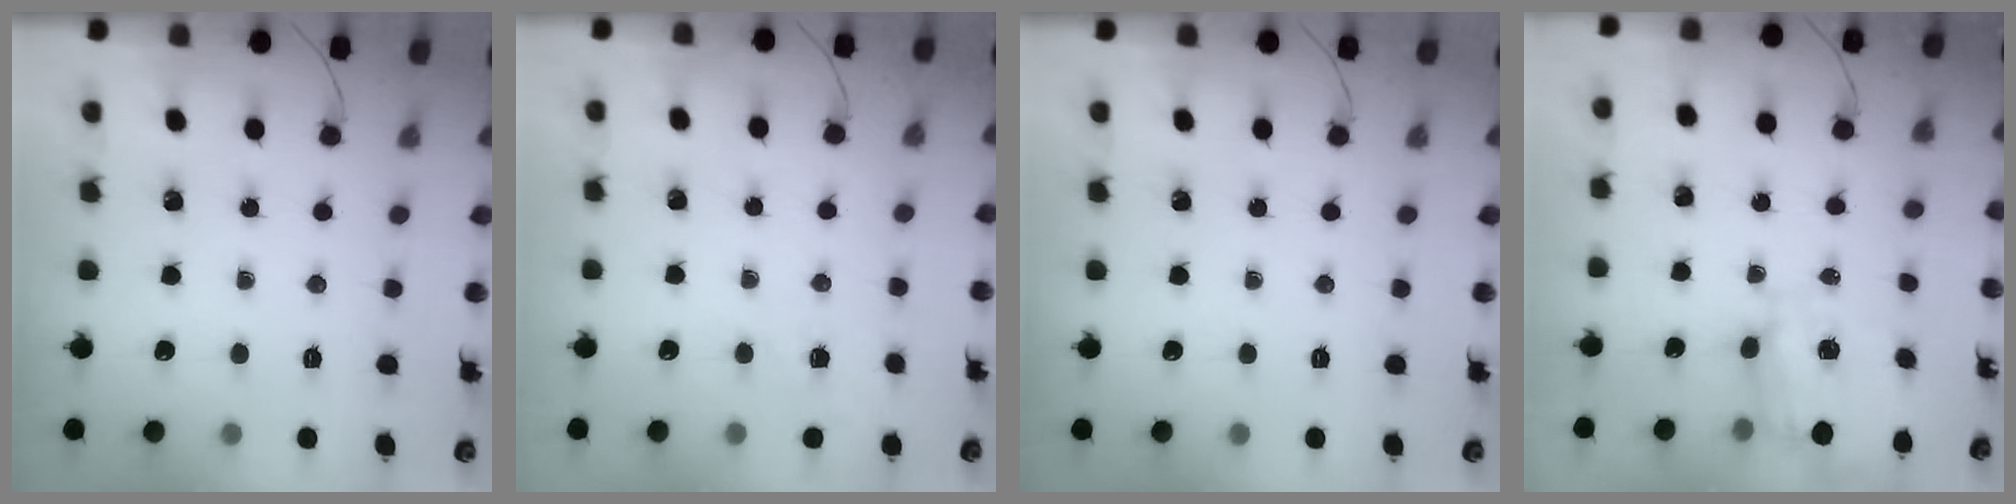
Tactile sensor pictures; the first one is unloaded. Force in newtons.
{"total": 1.9, "press": 1.1, "slide": 1.6}
{"total": 0.0}
{"total": 2.9, "press": 2.7, "slide": 1.0}